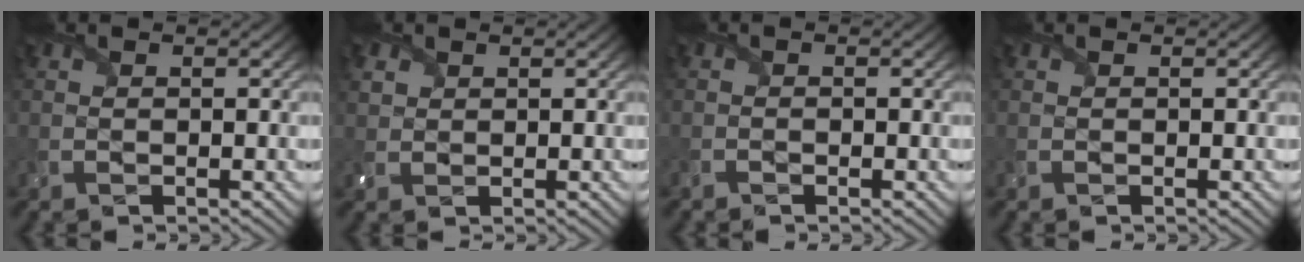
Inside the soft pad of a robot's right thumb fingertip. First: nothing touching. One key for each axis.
{"total": 1.7, "fx": 0.9, "fy": 1.3, "fz": 0.4, "tx": -0.016, "ty": 0.000, "tz": 0.020}
{"total": 0.6, "fx": -0.5, "fy": 0.2, "fz": 0.1, "tx": -0.002, "ty": -0.004, "tz": -0.009}
{"total": 0.0}